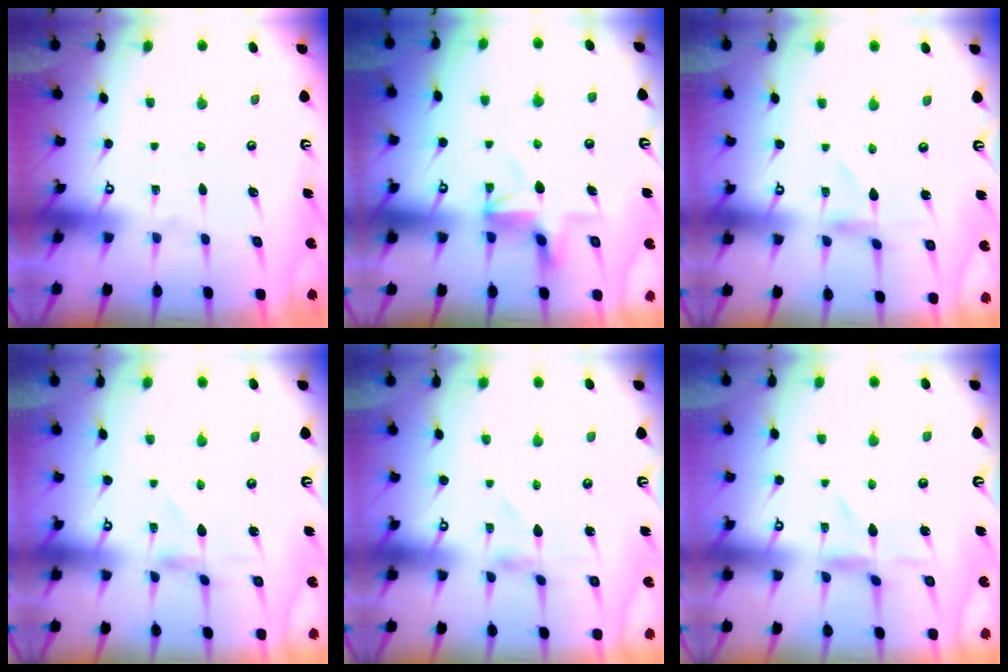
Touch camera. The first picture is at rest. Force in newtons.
{"total": 3.9, "press": 3.9, "slide": 0.4}
{"total": 0.0}
{"total": 0.0}
{"total": 1.1, "press": 1.1, "slide": 0.2}
{"total": 1.4, "press": 1.4, "slide": 0.3}